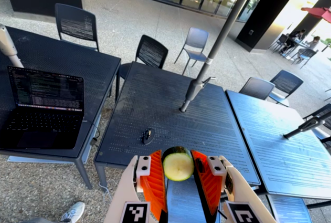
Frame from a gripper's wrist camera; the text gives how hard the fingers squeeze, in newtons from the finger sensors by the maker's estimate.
{"total": 10.4, "left": 10.0, "right": 10.9}